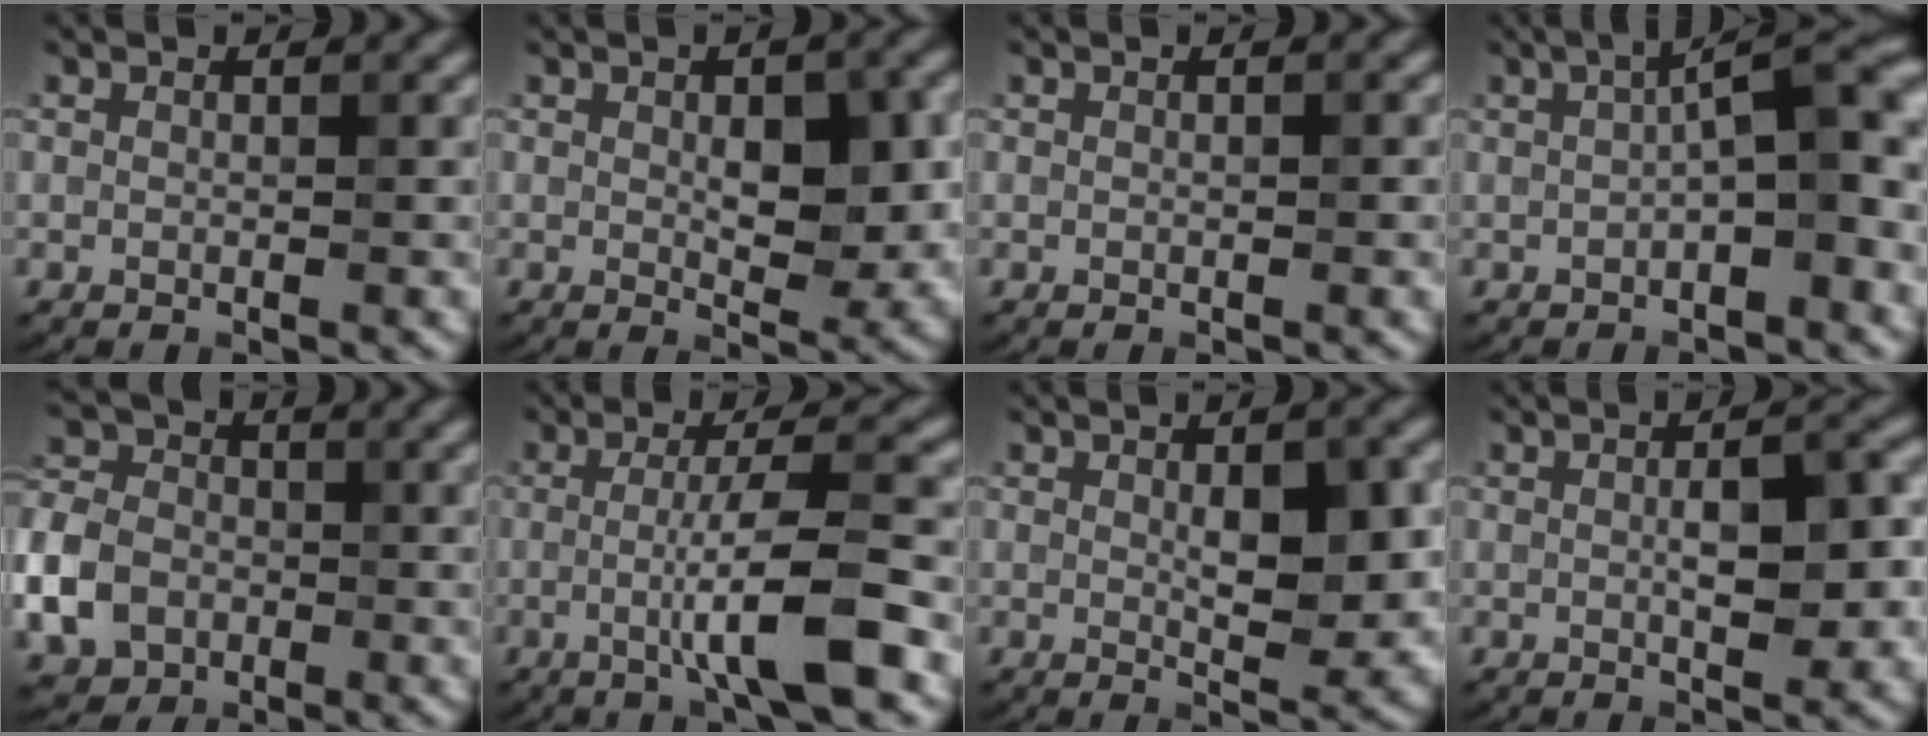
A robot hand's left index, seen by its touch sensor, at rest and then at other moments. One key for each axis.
{"total": 5.7, "fx": 0.6, "fy": 2.6, "fz": 5.0, "tx": -0.071, "ty": -0.002, "tz": 0.015}
{"total": 0.6, "fx": 0.0, "fy": 0.1, "fz": 0.6, "tx": -0.009, "ty": 0.001, "tz": 0.001}
{"total": 6.2, "fx": 0.1, "fy": 1.5, "fz": 6.0, "tx": -0.077, "ty": 0.015, "tz": -0.005}
{"total": 6.5, "fx": -2.1, "fy": 5.2, "fz": 3.3, "tx": -0.078, "ty": -0.001, "tz": -0.057}
{"total": 6.9, "fx": -1.7, "fy": 0.9, "fz": 6.7, "tx": -0.108, "ty": 0.009, "tz": -0.035}
{"total": 5.4, "fx": 0.6, "fy": 2.0, "fz": 4.9, "tx": -0.075, "ty": -0.002, "tz": 0.014}
{"total": 5.3, "fx": 0.1, "fy": 1.8, "fz": 5.0, "tx": -0.081, "ty": 0.001, "tz": 0.004}